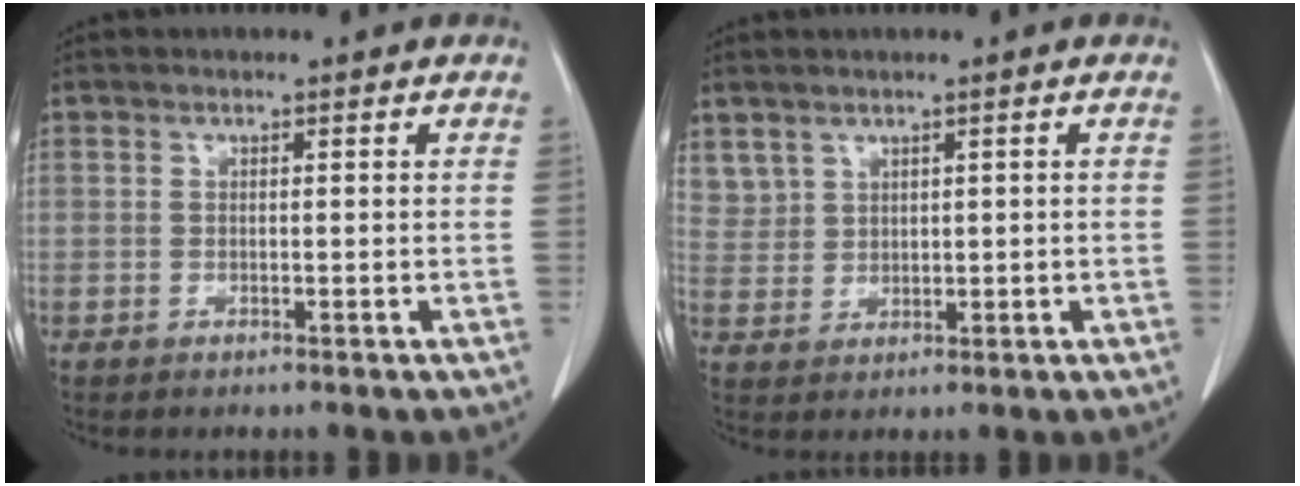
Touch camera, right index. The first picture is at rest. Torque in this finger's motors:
{"motor_torque": [0.00, 0.22, 0.02, 0.05]}